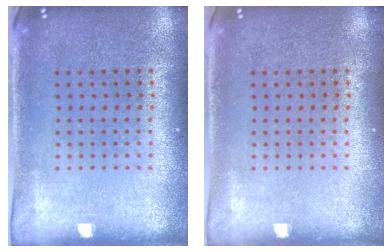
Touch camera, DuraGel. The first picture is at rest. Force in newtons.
{"total": 0.0}